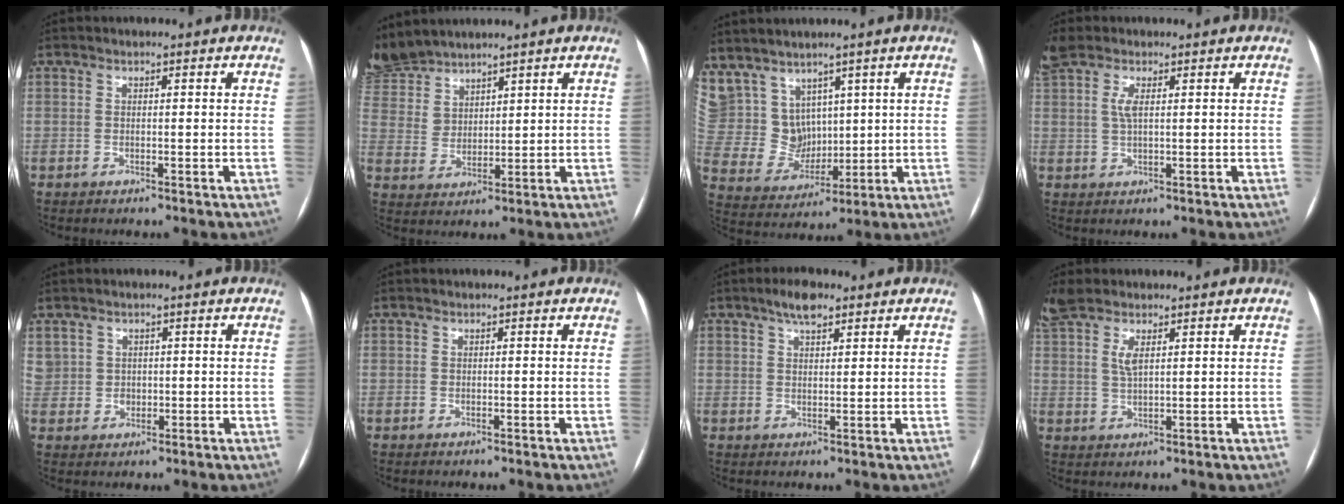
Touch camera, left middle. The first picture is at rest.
{"total": 9.5, "force": [8.8, 3.5, 1.5], "torque": [-0.053, 0.003, 0.197]}
{"total": 11.9, "force": [7.7, 8.6, 2.5], "torque": [-0.083, 0.034, 0.185]}
{"total": 4.3, "force": [1.9, 1.6, 3.5], "torque": [-0.096, 0.013, 0.041]}
{"total": 3.9, "force": [1.2, 3.7, 0.6], "torque": [-0.019, 0.007, 0.037]}
{"total": 0.0}
{"total": 4.2, "force": [2.9, 1.3, 2.7], "torque": [-0.050, 0.009, 0.049]}
{"total": 6.2, "force": [3.6, 2.1, 4.5], "torque": [-0.114, 0.010, 0.077]}